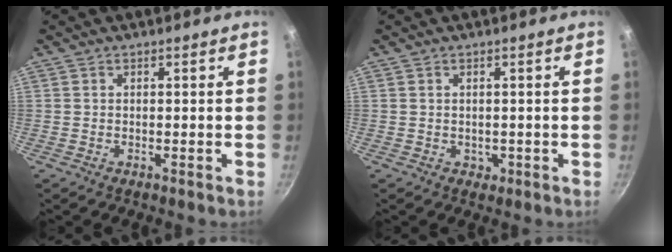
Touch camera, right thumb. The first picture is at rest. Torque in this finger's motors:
{"motor_torque": [0.25, 0.00, -0.29, -0.04, -0.02]}